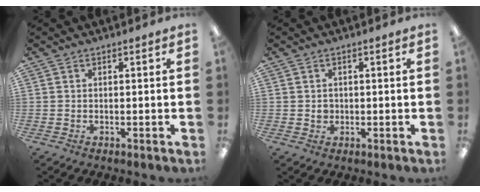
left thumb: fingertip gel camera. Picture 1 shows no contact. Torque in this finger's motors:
{"motor_torque": [-0.04, 0.03, -0.10, 0.05, -0.02]}